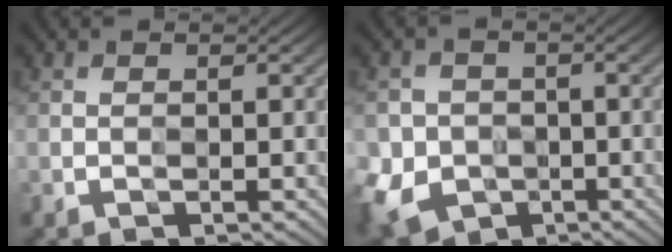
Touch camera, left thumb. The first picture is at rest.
{"total": 7.0, "force": [-2.2, 6.3, 1.8], "torque": [-0.068, -0.021, -0.058]}